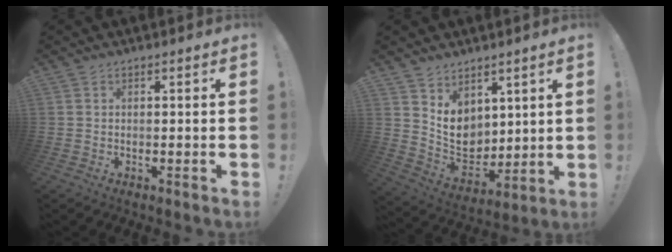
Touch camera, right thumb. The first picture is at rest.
{"total": 10.0, "force": [4.5, 8.0, 4.1], "torque": [-0.074, -0.051, 0.096]}